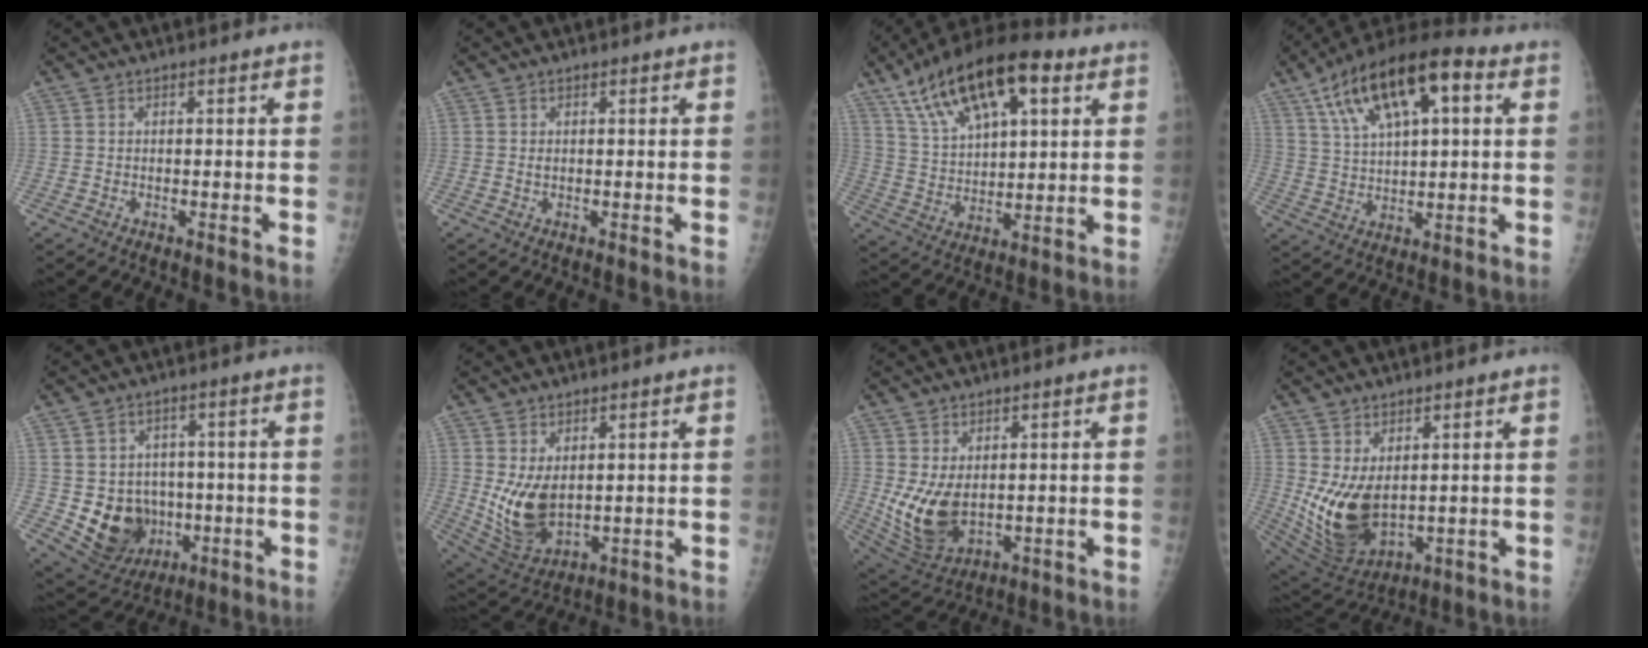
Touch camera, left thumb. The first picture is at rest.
{"total": 0.6, "force": [0.2, 0.3, 0.5], "torque": [-0.008, -0.001, 0.004]}
{"total": 20.8, "force": [10.7, 9.2, 15.3], "torque": [-0.246, -0.010, 0.189]}
{"total": 18.8, "force": [7.8, 8.0, 15.1], "torque": [-0.250, 0.010, 0.133]}
{"total": 11.6, "force": [-1.5, 9.9, 5.7], "torque": [-0.057, 0.003, -0.002]}
{"total": 9.6, "force": [1.4, 5.8, 7.5], "torque": [-0.130, -0.023, 0.049]}
{"total": 10.0, "force": [0.6, 6.4, 7.6], "torque": [-0.138, -0.020, 0.034]}
{"total": 11.5, "force": [1.5, 7.0, 9.0], "torque": [-0.157, -0.026, 0.055]}